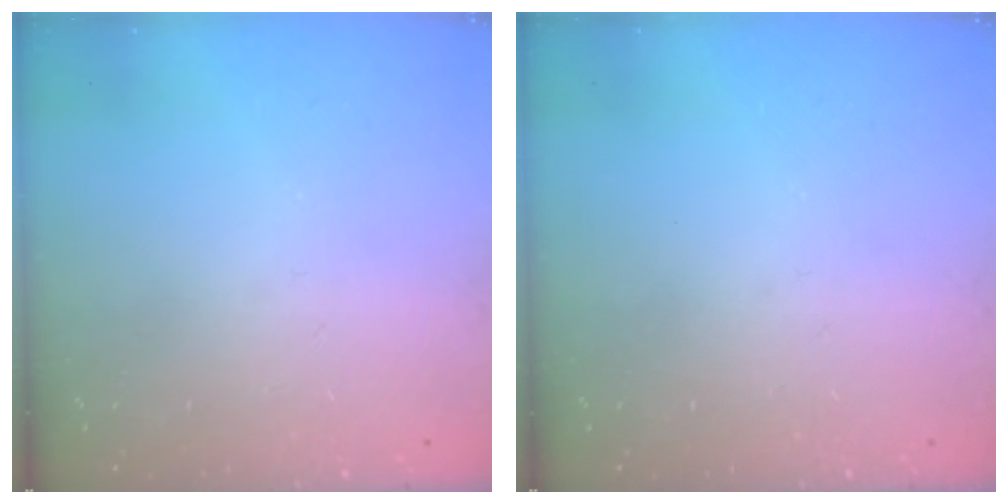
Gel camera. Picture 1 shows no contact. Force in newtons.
{"total": 0.0}